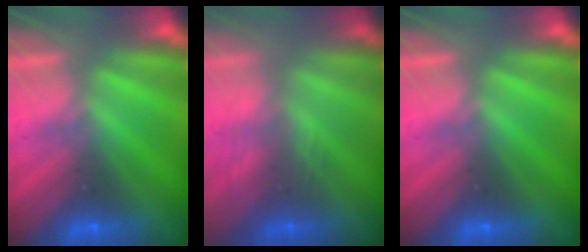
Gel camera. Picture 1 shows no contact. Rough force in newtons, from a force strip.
{"total": 2.9}
{"total": 0.0}